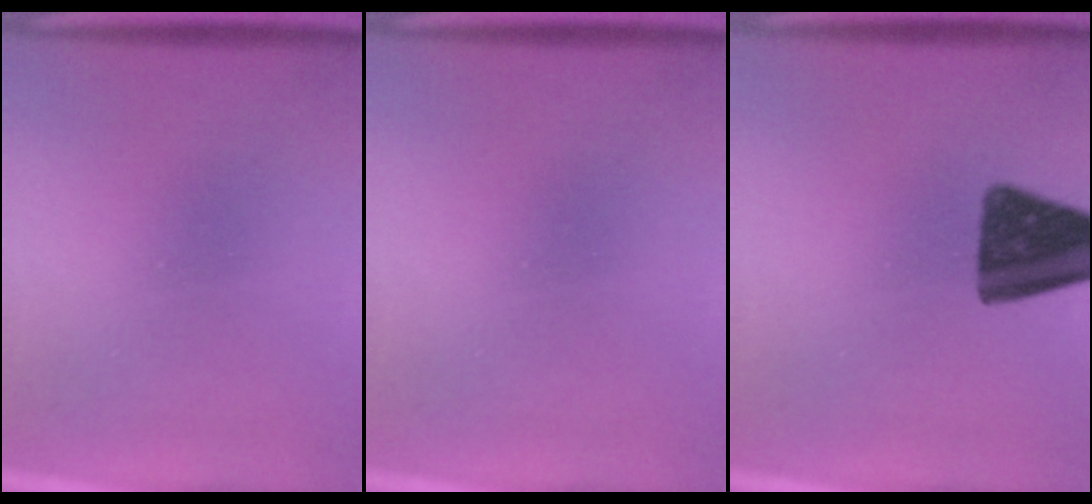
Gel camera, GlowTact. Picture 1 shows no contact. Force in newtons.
{"total": 0.0}
{"total": 13.5}